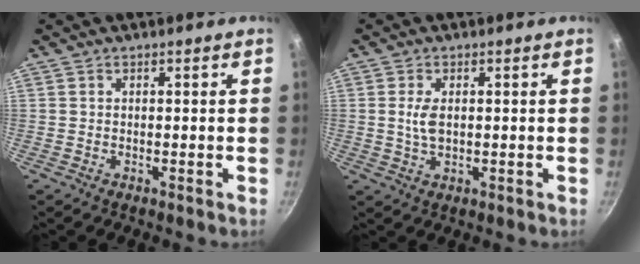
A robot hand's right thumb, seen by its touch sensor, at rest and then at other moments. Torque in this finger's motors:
{"motor_torque": [-0.39, 0.13, -0.13, -0.20, 0.14]}